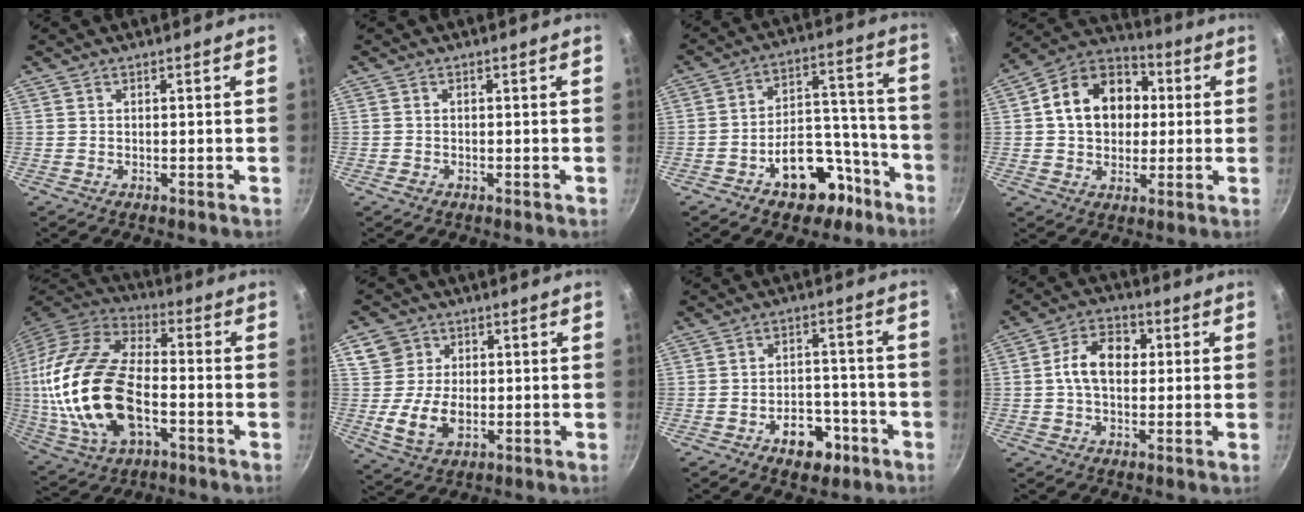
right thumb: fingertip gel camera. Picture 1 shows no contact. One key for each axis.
{"total": 0.9, "fx": -0.6, "fy": 0.6, "fz": 0.2, "tx": -0.004, "ty": 0.001, "tz": -0.009}
{"total": 15.1, "fx": -8.5, "fy": 9.2, "fz": 8.4, "tx": -0.070, "ty": 0.084, "tz": -0.112}
{"total": 16.1, "fx": 2.2, "fy": 12.5, "fz": 9.9, "tx": -0.134, "ty": 0.029, "tz": 0.021}
{"total": 24.9, "fx": -3.3, "fy": 14.0, "fz": 20.3, "tx": -0.406, "ty": 0.023, "tz": -0.062}
{"total": 9.0, "fx": -0.1, "fy": 7.6, "fz": 4.9, "tx": -0.064, "ty": -0.010, "tz": -0.004}
{"total": 8.5, "fx": -4.5, "fy": 5.3, "fz": 4.9, "tx": -0.039, "ty": 0.035, "tz": -0.061}
{"total": 9.3, "fx": 0.9, "fy": 6.5, "fz": 6.6, "tx": -0.084, "ty": 0.019, "tz": 0.001}